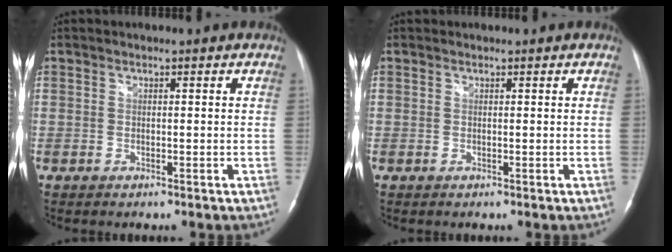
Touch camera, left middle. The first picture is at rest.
{"total": 0.0}